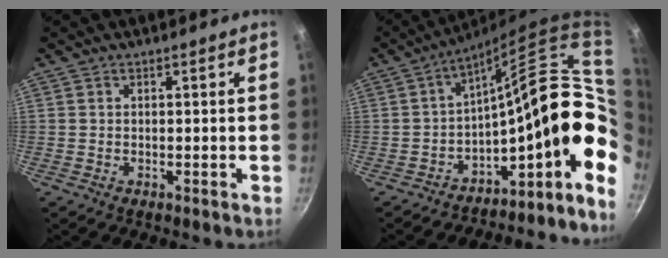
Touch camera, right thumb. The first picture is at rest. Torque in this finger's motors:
{"motor_torque": [0.23, -0.09, 0.85, 0.34, 0.14]}